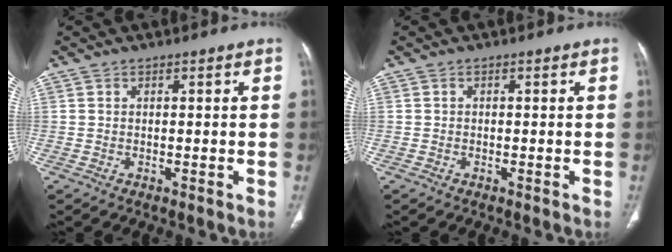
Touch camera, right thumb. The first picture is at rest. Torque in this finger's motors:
{"motor_torque": [-0.23, 0.09, -0.16, 0.04, -0.01]}